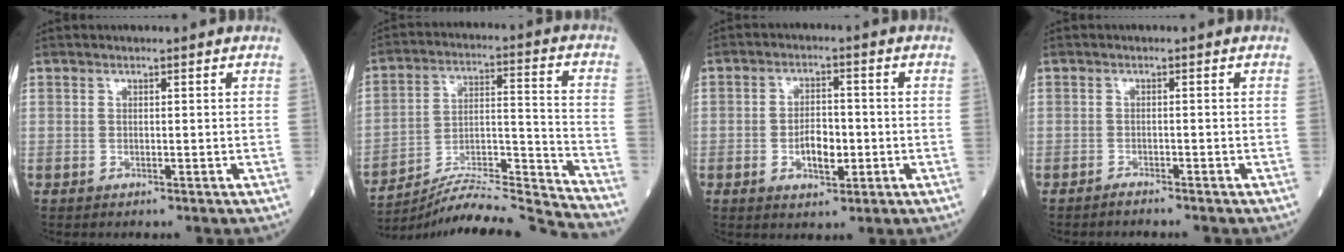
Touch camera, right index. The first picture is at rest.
{"total": 20.3, "force": [-19.7, -2.5, 4.5], "torque": [-0.082, 0.010, -0.314]}
{"total": 5.6, "force": [-1.3, 2.7, 4.7], "torque": [-0.080, 0.004, -0.020]}
{"total": 1.8, "force": [-1.8, 0.0, 0.5], "torque": [-0.009, -0.002, -0.024]}